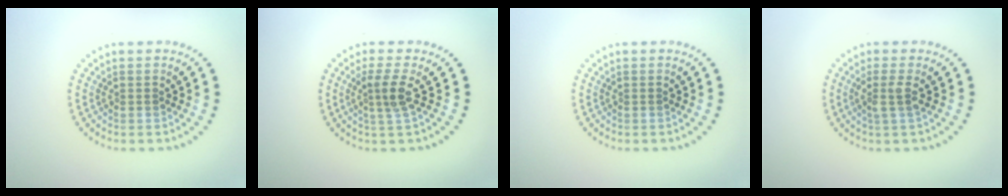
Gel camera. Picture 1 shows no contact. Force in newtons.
{"total": 2.5, "press": 1.9, "slide": 1.5}
{"total": 0.0}
{"total": 1.7, "press": 1.3, "slide": 1.2}